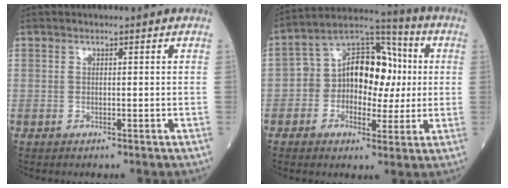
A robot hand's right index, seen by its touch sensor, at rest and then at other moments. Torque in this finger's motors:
{"motor_torque": [0.42, -0.05, 0.31, 0.09]}